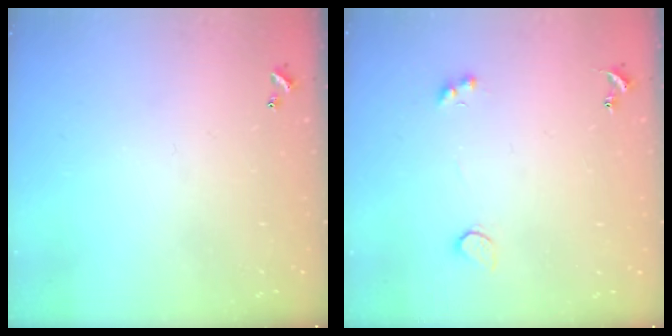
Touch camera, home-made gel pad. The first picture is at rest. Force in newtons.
{"total": 2.1, "press": 1.9, "slide": 1.0}